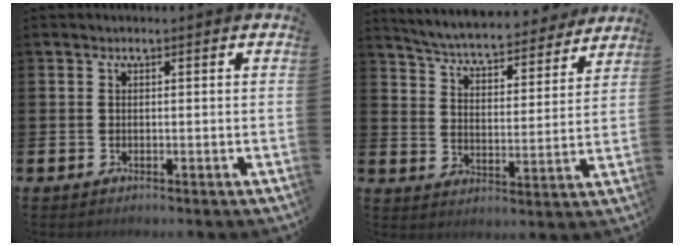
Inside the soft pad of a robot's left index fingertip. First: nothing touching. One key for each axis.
{"total": 5.9, "fx": 5.7, "fy": 0.6, "fz": 1.4, "tx": -0.061, "ty": -0.045, "tz": 0.095}